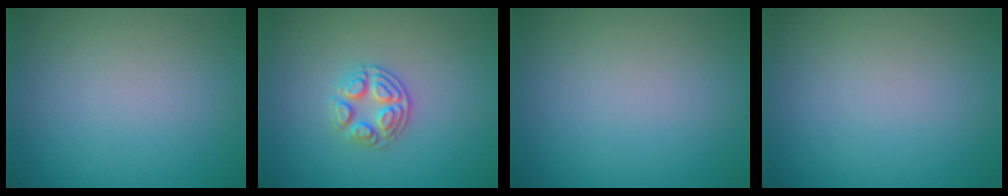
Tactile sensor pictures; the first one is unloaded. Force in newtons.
{"total": 2.9, "press": 2.7, "slide": 1.0}
{"total": 0.0}
{"total": 0.0}